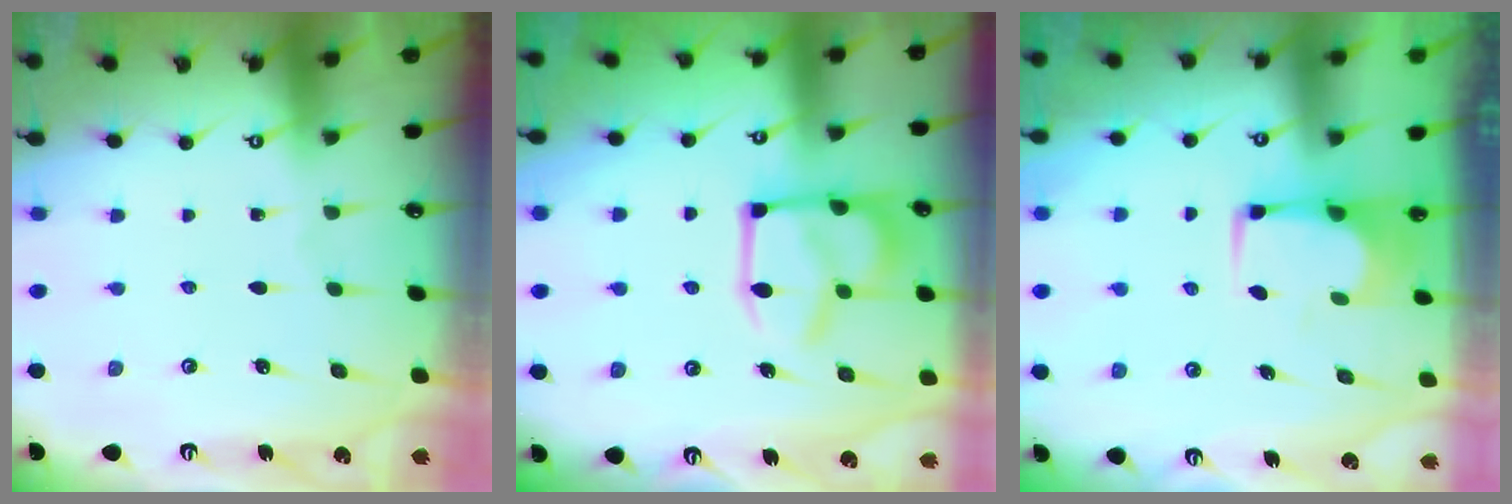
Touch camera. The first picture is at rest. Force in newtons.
{"total": 14.5, "press": 14.4, "slide": 1.6}
{"total": 5.7, "press": 5.7, "slide": 0.4}